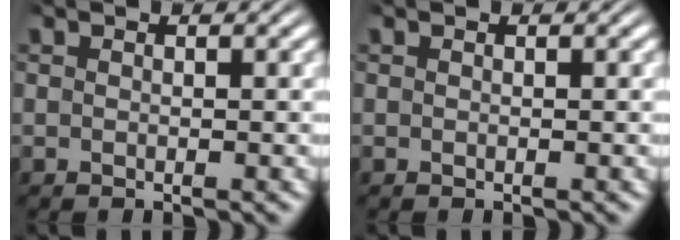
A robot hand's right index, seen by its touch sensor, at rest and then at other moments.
{"total": 0.0}